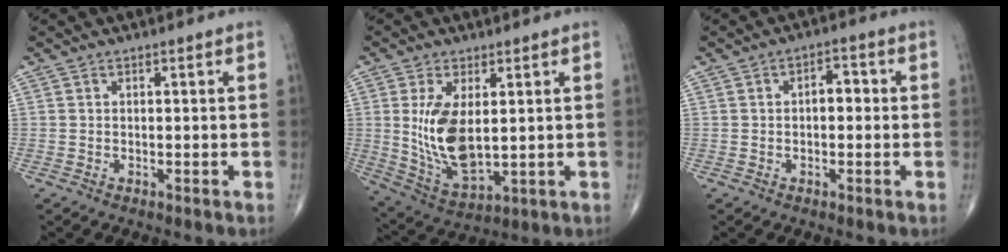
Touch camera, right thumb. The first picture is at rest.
{"total": 11.9, "force": [1.5, 5.8, 10.3], "torque": [-0.192, -0.021, 0.046]}
{"total": 3.5, "force": [0.1, 2.1, 2.8], "torque": [-0.023, 0.014, -0.005]}